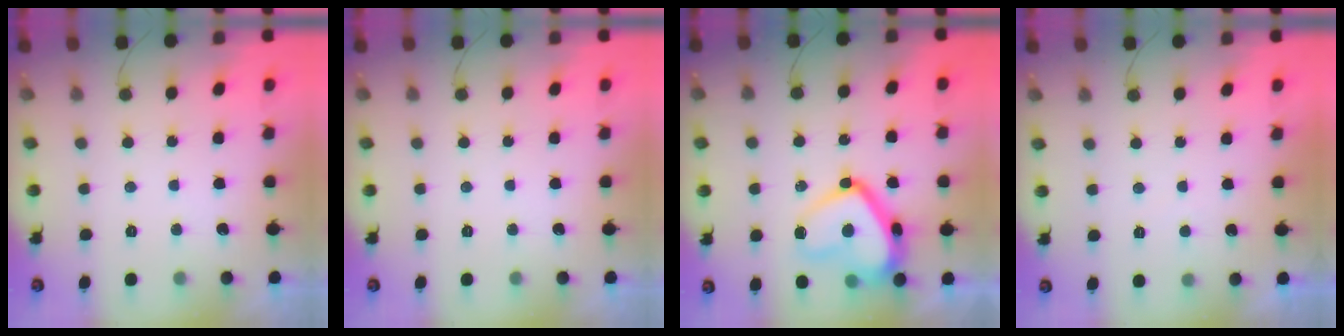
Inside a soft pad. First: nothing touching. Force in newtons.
{"total": 0.0}
{"total": 17.7, "press": 17.7, "slide": 1.4}
{"total": 0.8, "press": 0.6, "slide": 0.4}